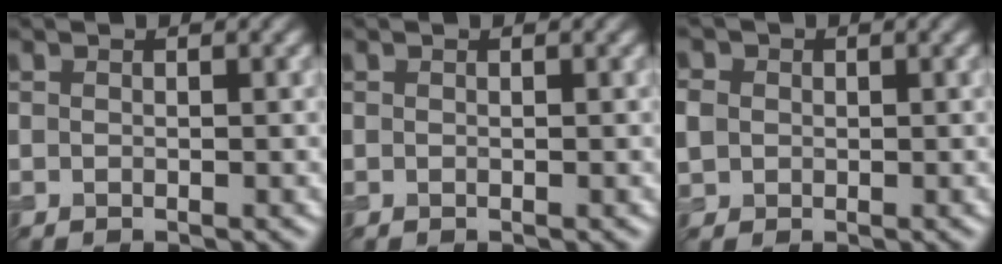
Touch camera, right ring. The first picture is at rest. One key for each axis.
{"total": 0.0}
{"total": 2.4, "fx": 0.2, "fy": 2.2, "fz": 0.9, "tx": -0.031, "ty": 0.007, "tz": 0.001}